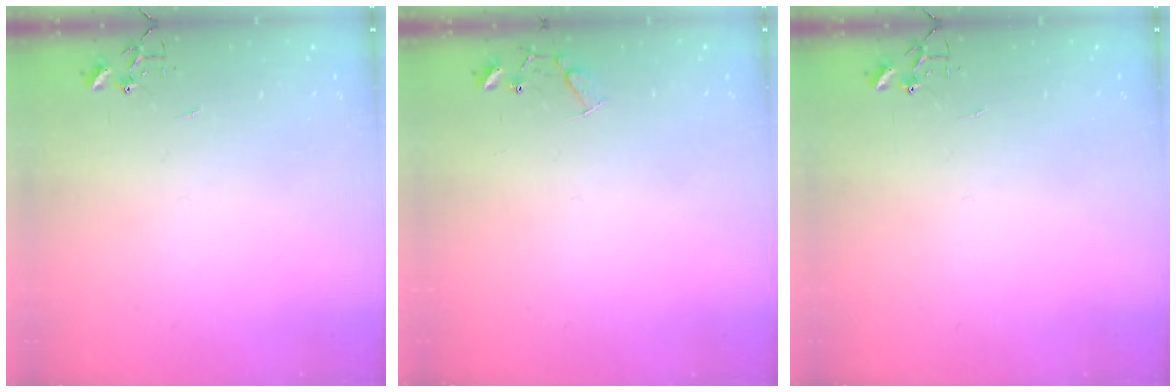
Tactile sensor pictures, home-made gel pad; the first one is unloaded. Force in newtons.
{"total": 8.1, "press": 8.1, "slide": 0.5}
{"total": 0.0}